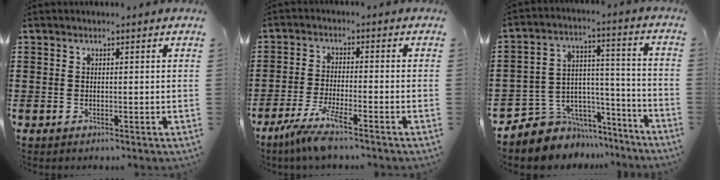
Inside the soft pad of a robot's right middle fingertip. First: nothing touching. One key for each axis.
{"total": 5.7, "fx": -4.2, "fy": -0.1, "fz": 3.8, "tx": -0.090, "ty": -0.020, "tz": -0.081}
{"total": 6.5, "fx": -4.9, "fy": 4.3, "fz": -0.4, "tx": -0.010, "ty": 0.009, "tz": -0.091}